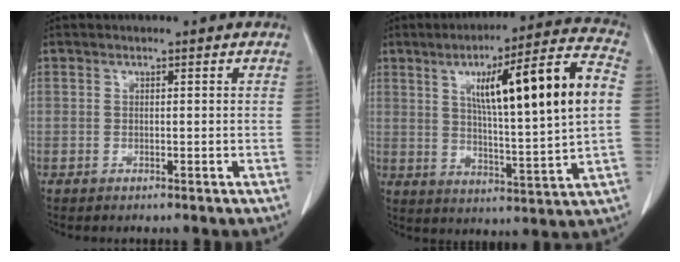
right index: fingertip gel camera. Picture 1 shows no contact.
{"total": 18.8, "force": [3.8, 0.9, 18.4], "torque": [-0.280, 0.018, 0.053]}